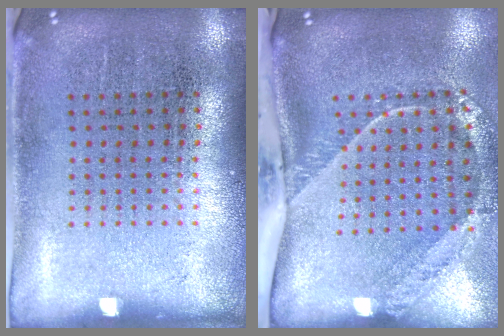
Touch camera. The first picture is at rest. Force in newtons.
{"total": 2.7, "press": 1.8, "slide": 2.0}